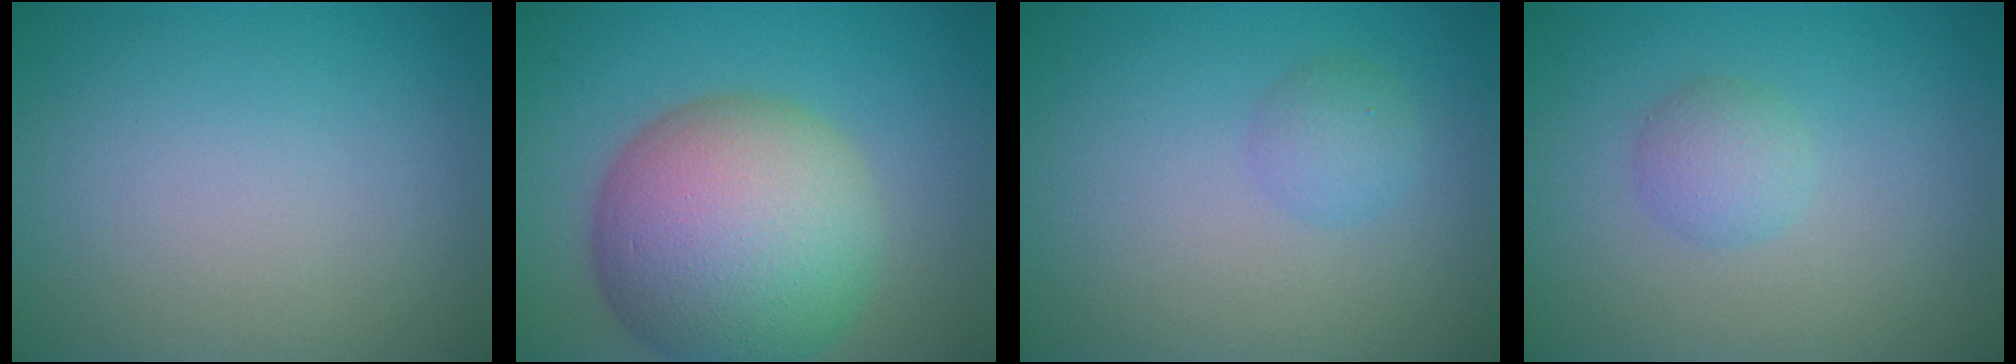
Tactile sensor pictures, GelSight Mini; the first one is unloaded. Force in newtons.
{"total": 13.5, "press": 13.5, "slide": 0.2}
{"total": 1.7, "press": 1.7, "slide": 0.0}
{"total": 2.0, "press": 2.0, "slide": 0.0}